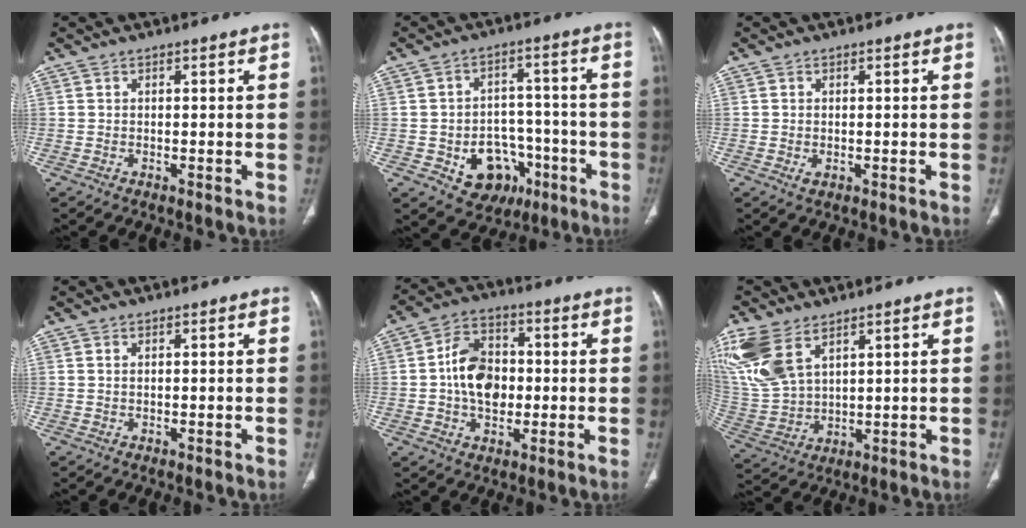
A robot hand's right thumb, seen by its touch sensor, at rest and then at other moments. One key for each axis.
{"total": 12.2, "fx": -4.9, "fy": 9.4, "fz": 6.1, "tx": -0.044, "ty": 0.039, "tz": -0.058}
{"total": 1.2, "fx": -0.2, "fy": 0.8, "fz": 0.9, "tx": -0.020, "ty": -0.001, "tz": -0.001}
{"total": 0.5, "fx": 0.3, "fy": 0.3, "fz": 0.4, "tx": -0.011, "ty": 0.003, "tz": 0.005}
{"total": 11.3, "fx": -0.3, "fy": 8.0, "fz": 7.9, "tx": -0.111, "ty": 0.018, "tz": -0.010}
{"total": 14.9, "fx": 8.0, "fy": 8.4, "fz": 9.3, "tx": -0.220, "ty": -0.017, "tz": 0.178}